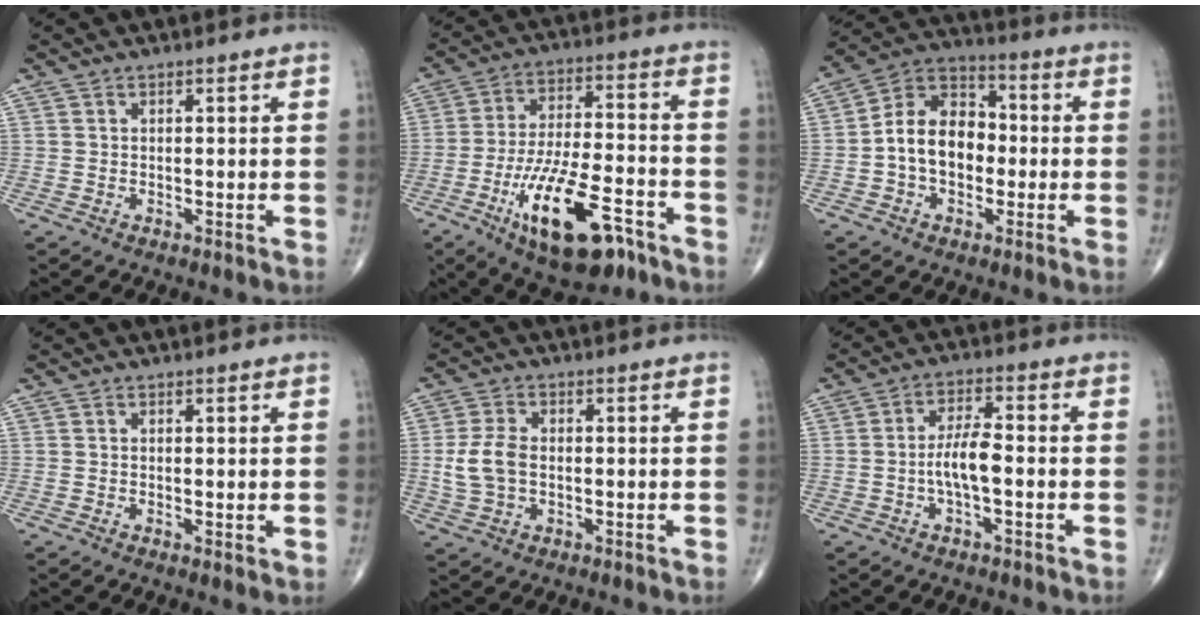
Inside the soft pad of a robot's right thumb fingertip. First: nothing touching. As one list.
[{"total": 18.7, "force": [-9.4, 7.2, 14.5], "torque": [-0.244, 0.043, -0.149]}, {"total": 12.6, "force": [-1.2, 9.0, 8.8], "torque": [-0.126, 0.039, -0.035]}, {"total": 0.9, "force": [0.1, 0.2, 0.9], "torque": [-0.017, -0.006, 0.000]}, {"total": 6.4, "force": [-0.3, 4.1, 4.9], "torque": [-0.107, 0.007, -0.004]}, {"total": 6.1, "force": [-1.3, 2.0, 5.7], "torque": [-0.107, 0.017, -0.029]}]